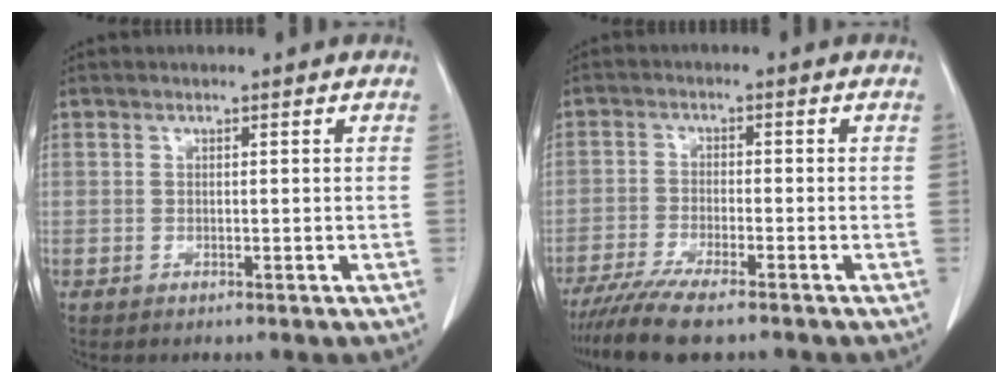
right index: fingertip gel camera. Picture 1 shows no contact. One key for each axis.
{"total": 7.9, "fx": -6.4, "fy": 0.7, "fz": 4.6, "tx": -0.076, "ty": -0.020, "tz": -0.108}